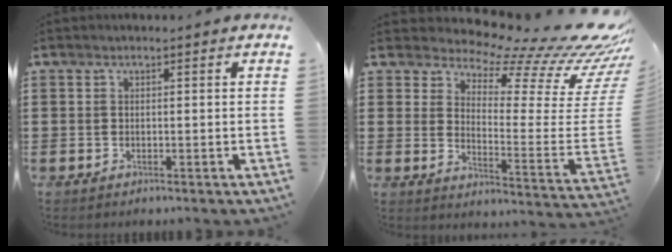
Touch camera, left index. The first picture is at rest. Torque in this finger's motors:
{"motor_torque": [2.14, 0.00, 0.25, 0.01]}